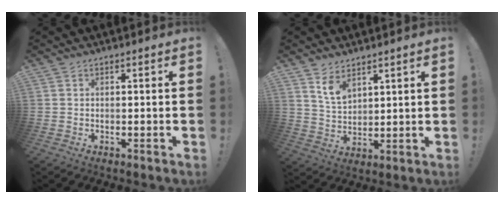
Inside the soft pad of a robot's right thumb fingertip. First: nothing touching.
{"total": 7.0, "force": [5.1, 3.5, 3.2], "torque": [-0.056, -0.031, 0.094]}